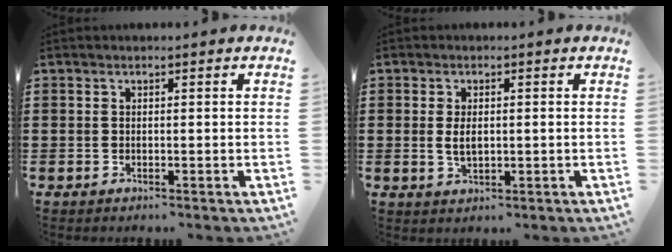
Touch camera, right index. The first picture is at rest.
{"total": 2.9, "force": [0.2, 1.2, 2.6], "torque": [-0.059, -0.002, 0.001]}